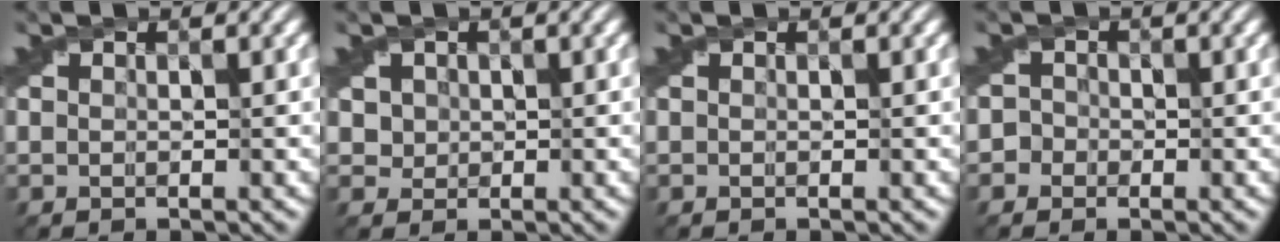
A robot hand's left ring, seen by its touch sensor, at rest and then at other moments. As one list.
[{"total": 3.3, "force": [0.9, 2.7, 1.7], "torque": [-0.051, 0.005, 0.031]}, {"total": 0.0}, {"total": 2.3, "force": [-0.1, 2.2, 0.8], "torque": [0.005, 0.010, -0.017]}]